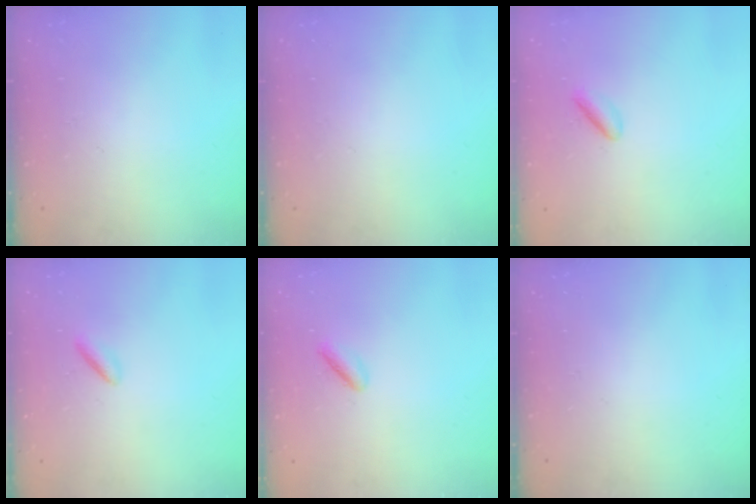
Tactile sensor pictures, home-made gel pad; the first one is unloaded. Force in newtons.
{"total": 0.0}
{"total": 2.4, "press": 2.3, "slide": 0.8}
{"total": 1.6, "press": 1.5, "slide": 0.6}
{"total": 1.6, "press": 1.5, "slide": 0.4}
{"total": 0.0}